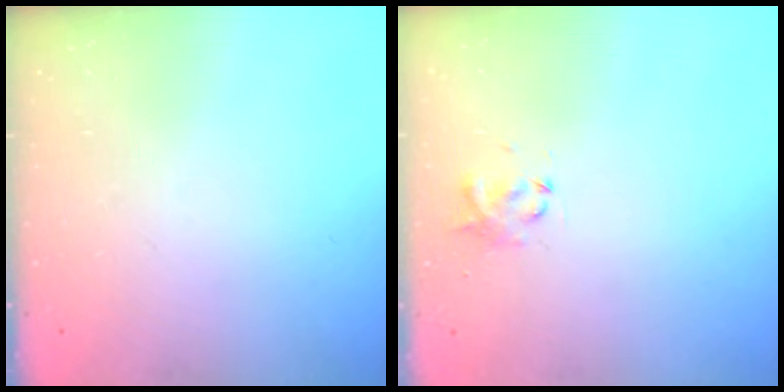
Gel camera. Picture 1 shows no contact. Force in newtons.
{"total": 2.9, "press": 2.8, "slide": 1.0}